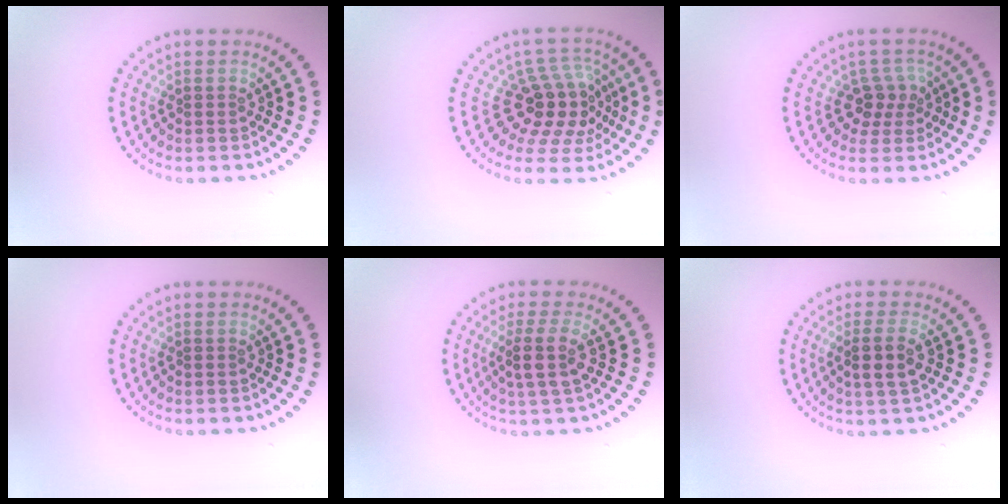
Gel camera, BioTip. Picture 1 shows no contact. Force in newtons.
{"total": 4.8, "press": 3.9, "slide": 2.8}
{"total": 2.6, "press": 2.0, "slide": 1.6}
{"total": 0.0}
{"total": 2.9, "press": 2.2, "slide": 1.8}
{"total": 2.6, "press": 2.4, "slide": 0.9}